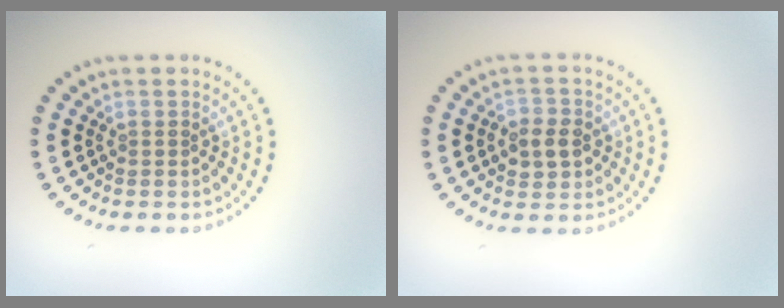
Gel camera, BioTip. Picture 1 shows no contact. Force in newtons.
{"total": 2.8, "press": 2.7, "slide": 0.3}